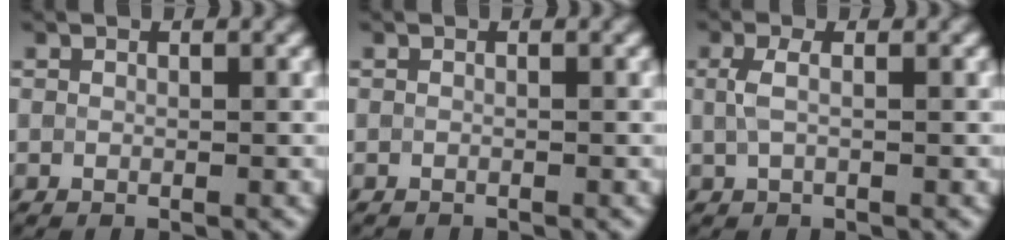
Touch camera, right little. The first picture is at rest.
{"total": 0.8, "force": [-0.7, 0.1, 0.3], "torque": [0.001, -0.008, -0.021]}
{"total": 1.7, "force": [0.2, 0.5, 1.6], "torque": [-0.036, 0.002, 0.005]}